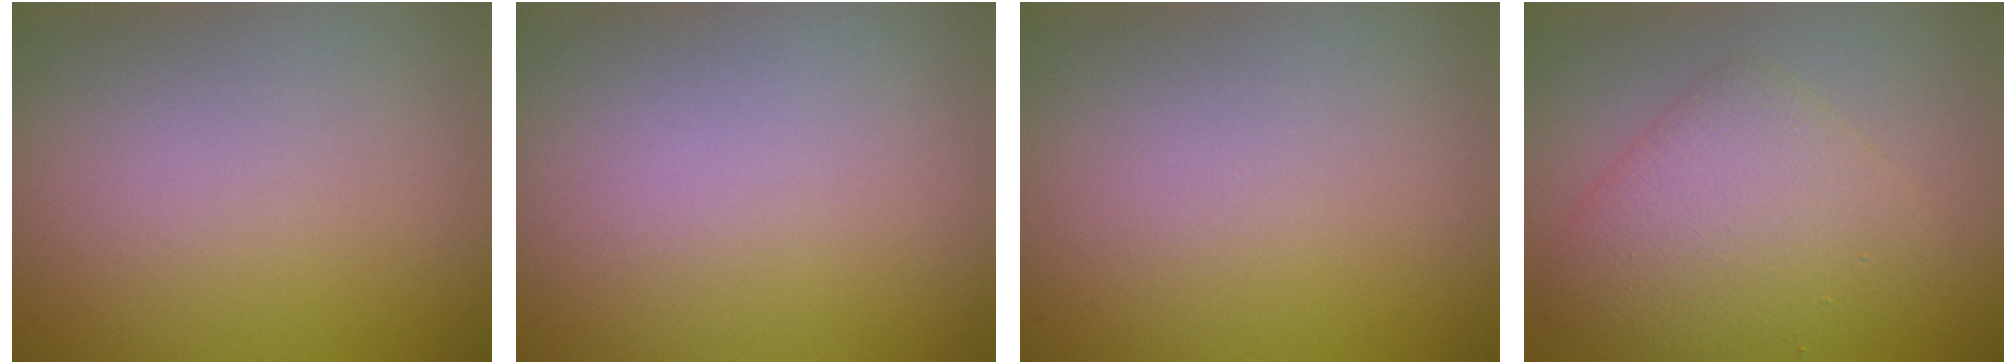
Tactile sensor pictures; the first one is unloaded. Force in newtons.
{"total": 0.0}
{"total": 0.0}
{"total": 5.4, "press": 5.4, "slide": 0.2}